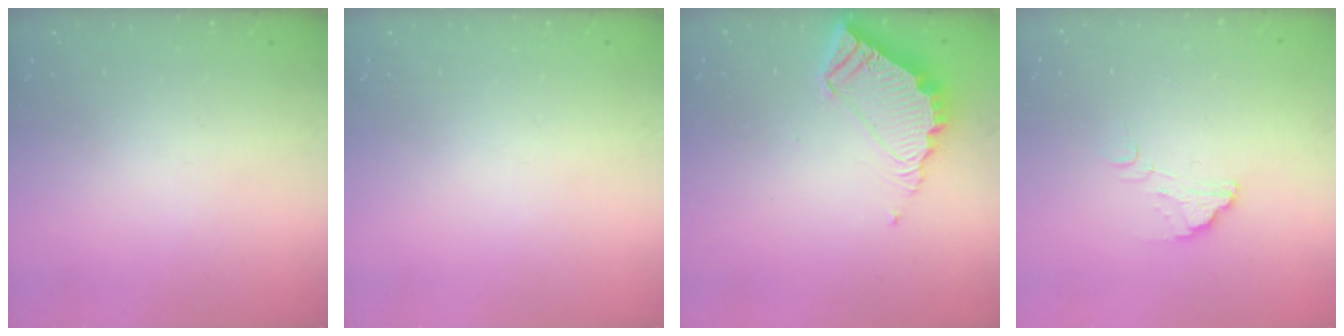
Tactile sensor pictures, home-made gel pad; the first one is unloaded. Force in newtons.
{"total": 0.0}
{"total": 6.5, "press": 6.5, "slide": 0.1}
{"total": 2.5, "press": 2.5, "slide": 0.1}